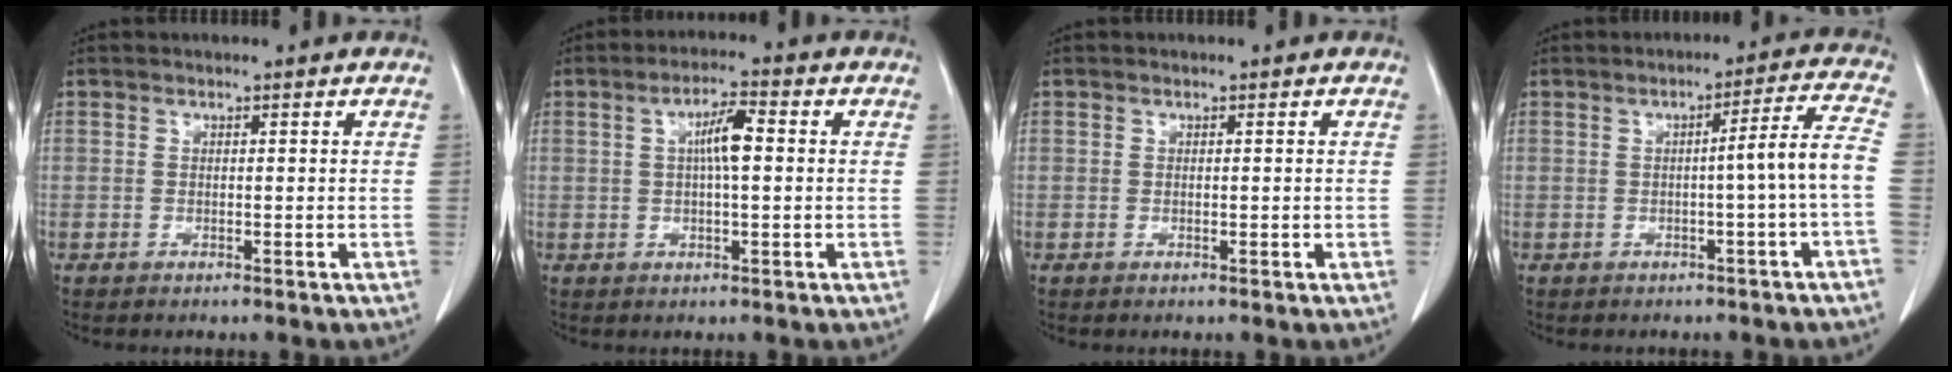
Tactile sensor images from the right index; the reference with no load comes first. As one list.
[{"total": 5.8, "force": [0.9, 1.3, 5.6], "torque": [-0.107, 0.012, 0.016]}, {"total": 0.9, "force": [-0.1, 0.4, 0.8], "torque": [-0.022, 0.000, 0.001]}, {"total": 7.0, "force": [-1.2, -0.9, 6.9], "torque": [-0.096, 0.016, -0.014]}]